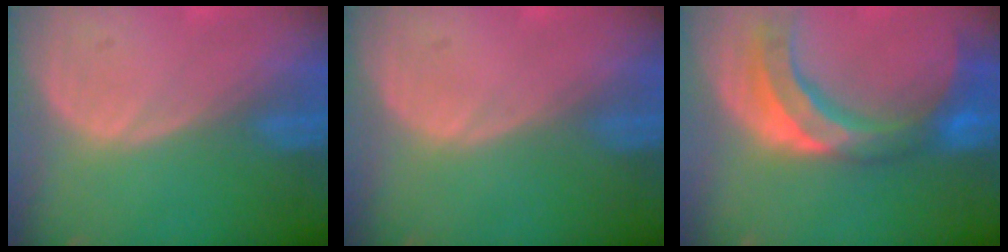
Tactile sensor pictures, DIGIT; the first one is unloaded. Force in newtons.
{"total": 0.0}
{"total": 10.6, "press": 9.3, "slide": 5.0}